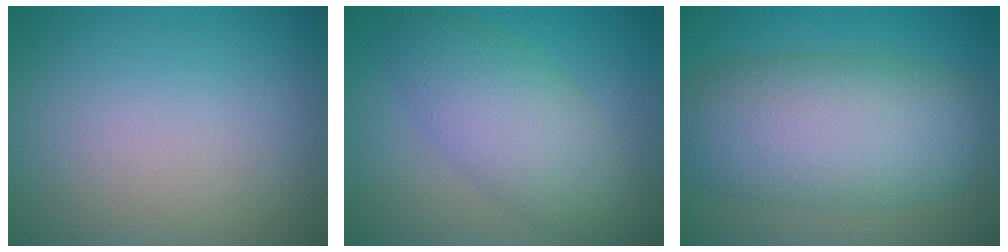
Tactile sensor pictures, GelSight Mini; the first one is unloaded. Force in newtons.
{"total": 5.7, "press": 5.7, "slide": 0.1}
{"total": 9.4, "press": 9.4, "slide": 0.5}